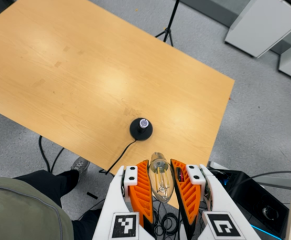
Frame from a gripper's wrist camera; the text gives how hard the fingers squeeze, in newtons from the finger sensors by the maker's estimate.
{"total": 19.5, "left": 21.2, "right": 17.7}